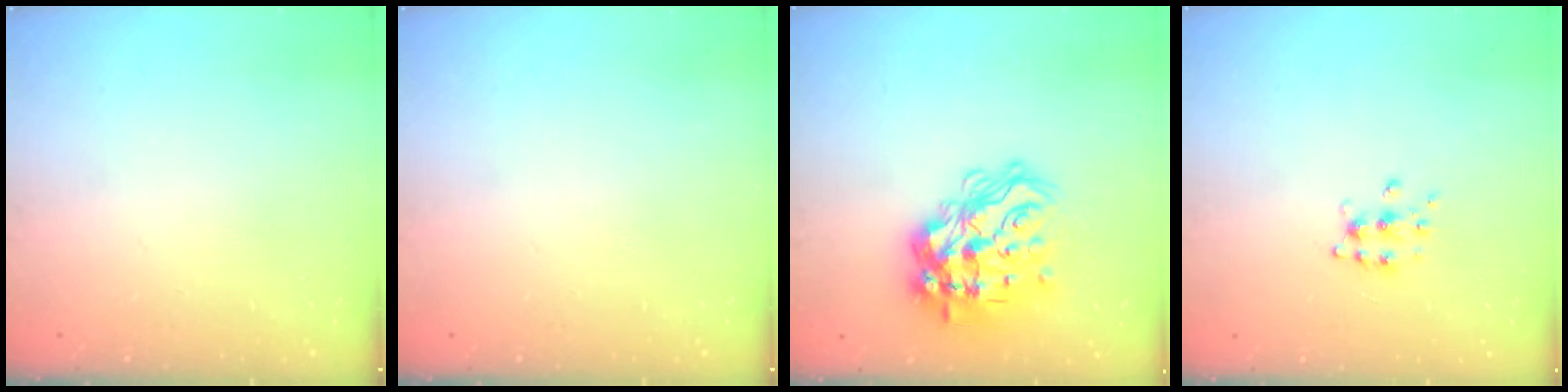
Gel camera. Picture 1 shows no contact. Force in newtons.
{"total": 0.0}
{"total": 22.8, "press": 22.7, "slide": 2.4}
{"total": 6.4, "press": 6.3, "slide": 0.7}